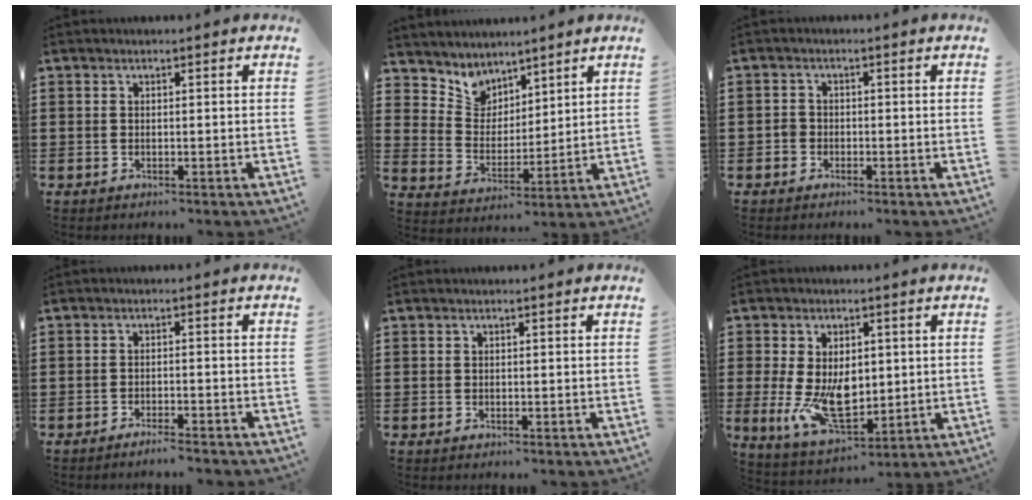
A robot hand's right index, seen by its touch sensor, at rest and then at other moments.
{"total": 4.7, "force": [3.9, 2.6, -0.7], "torque": [-0.021, -0.026, 0.070]}
{"total": 1.6, "force": [-0.8, 1.3, 0.5], "torque": [-0.012, 0.002, -0.016]}
{"total": 2.4, "force": [-2.4, -0.1, 0.5], "torque": [-0.011, 0.000, -0.047]}
{"total": 0.0}
{"total": 10.1, "force": [-0.2, 6.1, 8.1], "torque": [-0.163, -0.007, 0.000]}